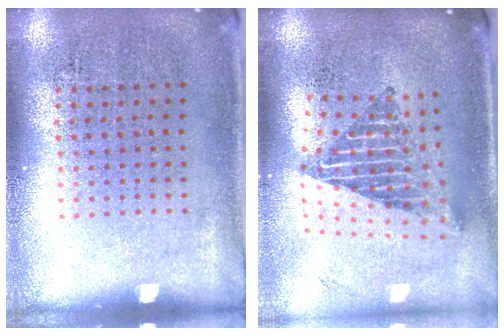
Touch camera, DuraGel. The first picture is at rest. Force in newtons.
{"total": 2.3, "press": 1.6, "slide": 1.6}